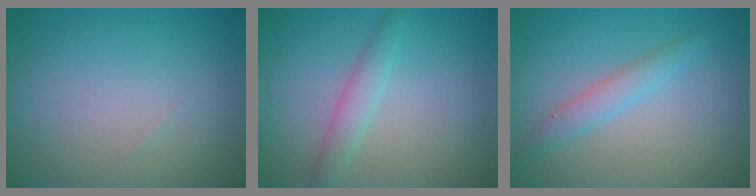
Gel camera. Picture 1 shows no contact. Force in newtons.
{"total": 2.0, "press": 2.0, "slide": 0.1}
{"total": 2.2, "press": 2.2, "slide": 0.0}